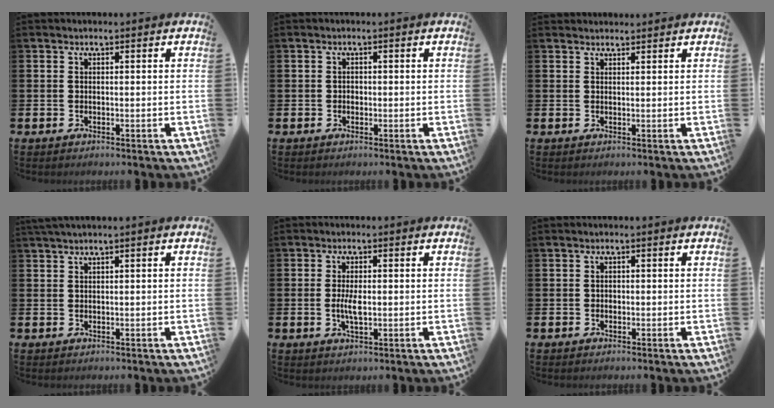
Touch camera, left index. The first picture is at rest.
{"total": 0.7, "force": [-0.3, 0.6, 0.3], "torque": [-0.005, 0.005, -0.007]}
{"total": 1.2, "force": [1.2, 0.2, 0.0], "torque": [0.007, -0.003, 0.020]}
{"total": 1.3, "force": [1.0, -0.2, 0.9], "torque": [-0.024, 0.003, 0.019]}
{"total": 3.3, "force": [-0.1, 1.3, 3.0], "torque": [-0.048, -0.002, -0.005]}
{"total": 0.6, "force": [-0.2, 0.6, 0.2], "torque": [-0.004, 0.005, -0.005]}